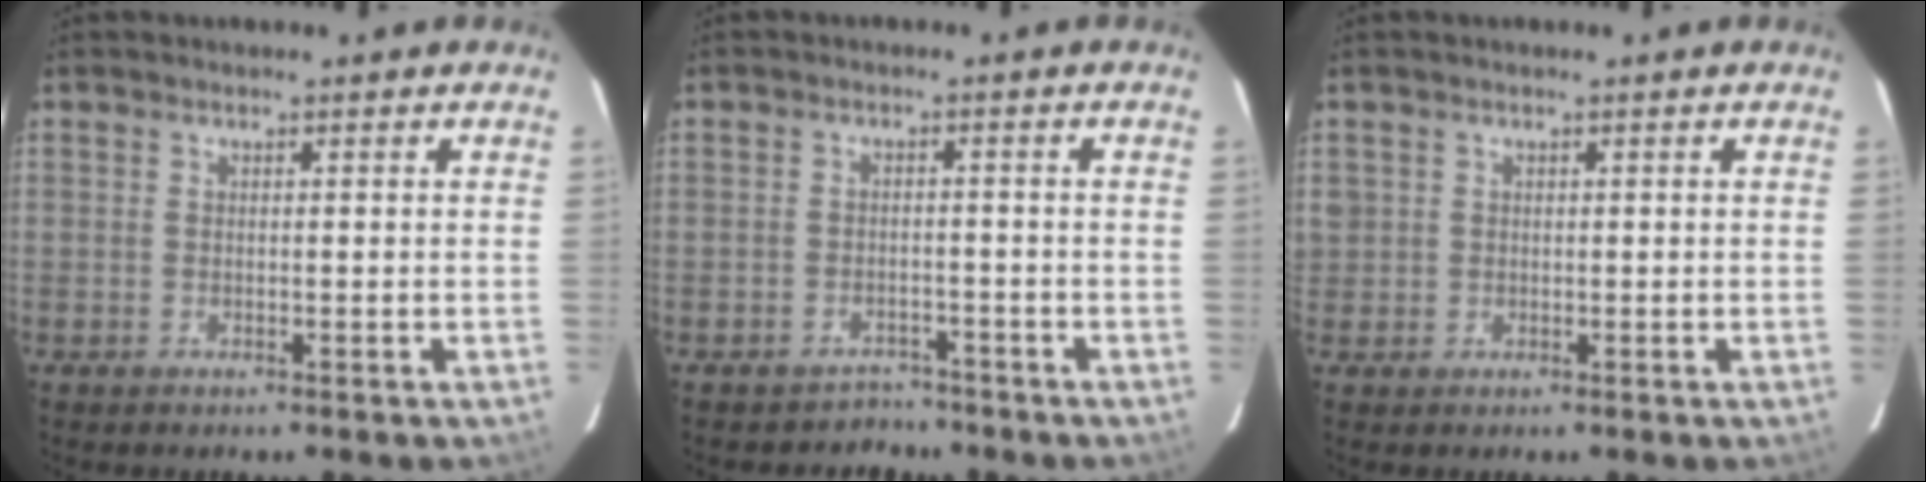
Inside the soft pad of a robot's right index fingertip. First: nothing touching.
{"total": 4.5, "force": [-3.7, 2.6, -0.2], "torque": [-0.004, 0.017, -0.053]}
{"total": 1.6, "force": [0.2, 1.6, 0.0], "torque": [0.005, 0.000, 0.003]}